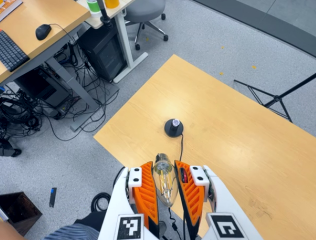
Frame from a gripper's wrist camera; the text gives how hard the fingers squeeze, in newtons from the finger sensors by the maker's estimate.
{"total": 20.6, "left": 21.7, "right": 19.5}